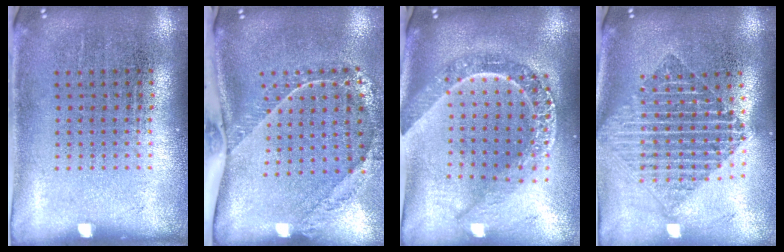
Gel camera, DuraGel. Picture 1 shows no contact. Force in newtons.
{"total": 2.3, "press": 1.7, "slide": 1.5}
{"total": 2.5, "press": 2.0, "slide": 1.5}
{"total": 2.1, "press": 1.7, "slide": 1.2}